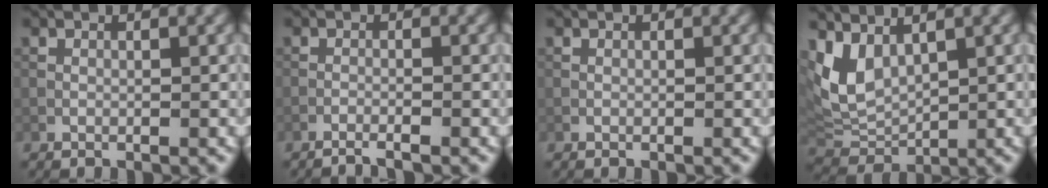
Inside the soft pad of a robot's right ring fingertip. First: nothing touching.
{"total": 1.5, "force": [-1.2, 0.0, 0.8], "torque": [-0.012, 0.001, -0.028]}
{"total": 0.0}
{"total": 5.3, "force": [2.8, 3.0, 3.4], "torque": [-0.085, -0.008, 0.060]}